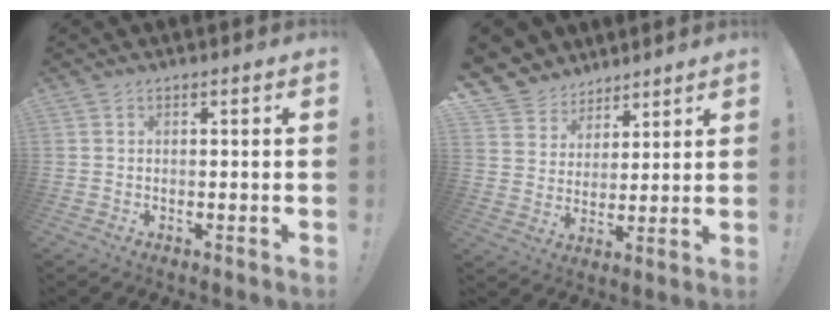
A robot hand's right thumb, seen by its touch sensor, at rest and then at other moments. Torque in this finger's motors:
{"motor_torque": [-0.69, 0.95, 0.10, 0.13, 0.24]}